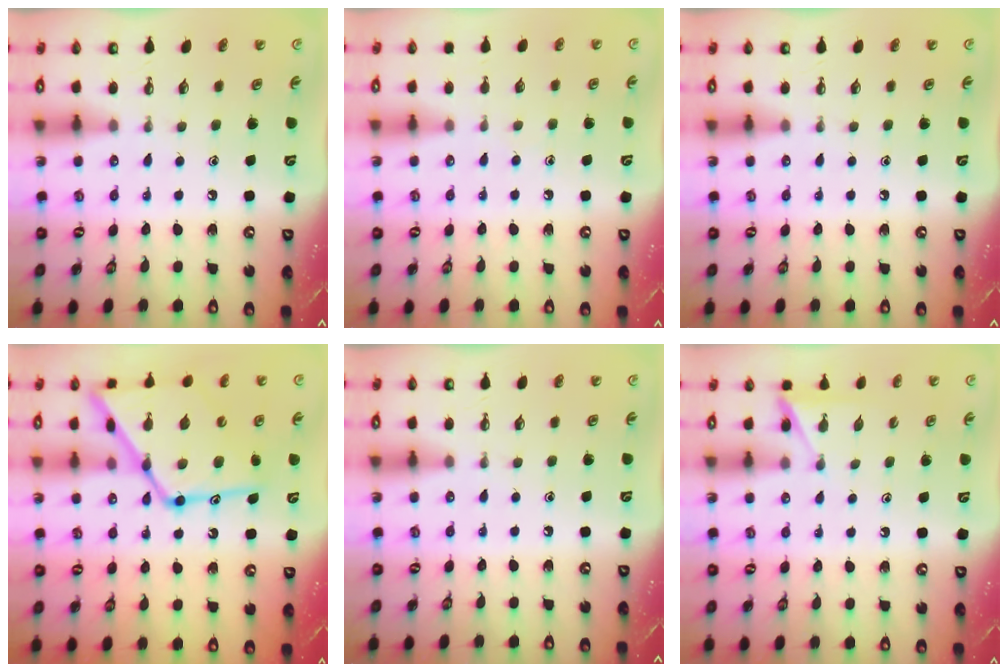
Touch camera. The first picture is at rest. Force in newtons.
{"total": 4.2, "press": 4.2, "slide": 0.5}
{"total": 0.0}
{"total": 22.6, "press": 22.5, "slide": 1.8}
{"total": 0.0}
{"total": 5.6, "press": 5.6, "slide": 0.5}